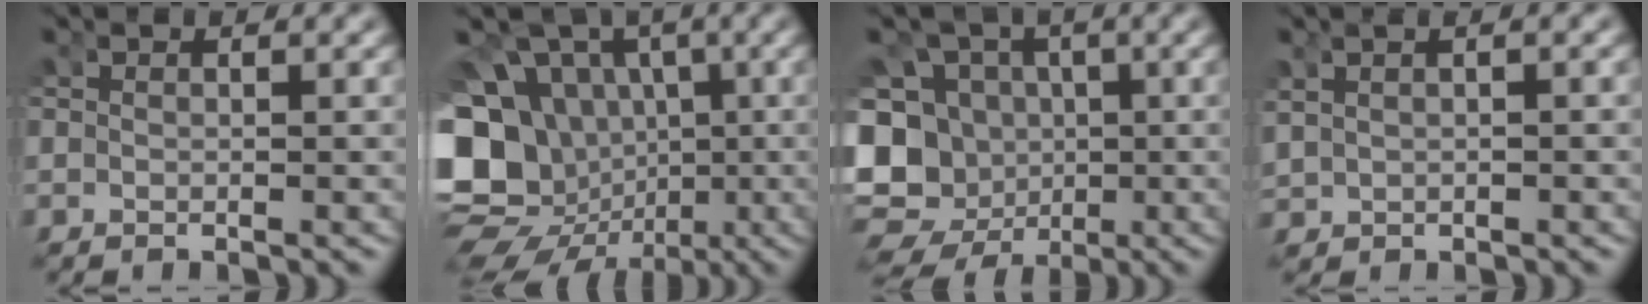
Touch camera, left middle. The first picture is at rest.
{"total": 17.2, "force": [-2.8, 14.9, 8.2], "torque": [-0.192, -0.067, -0.043]}
{"total": 16.7, "force": [-2.8, 14.9, 6.9], "torque": [-0.167, -0.061, -0.042]}
{"total": 2.5, "force": [0.8, 1.8, 1.5], "torque": [-0.029, 0.012, 0.013]}